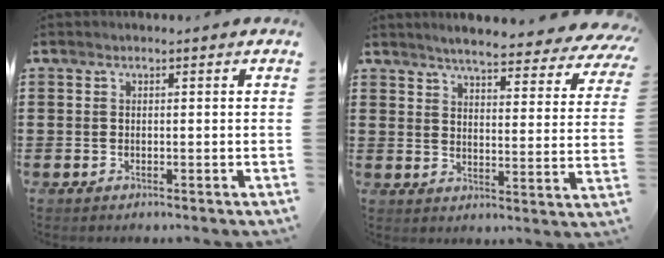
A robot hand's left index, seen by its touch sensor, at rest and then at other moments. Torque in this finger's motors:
{"motor_torque": [2.14, 0.00, 0.11, -0.07]}